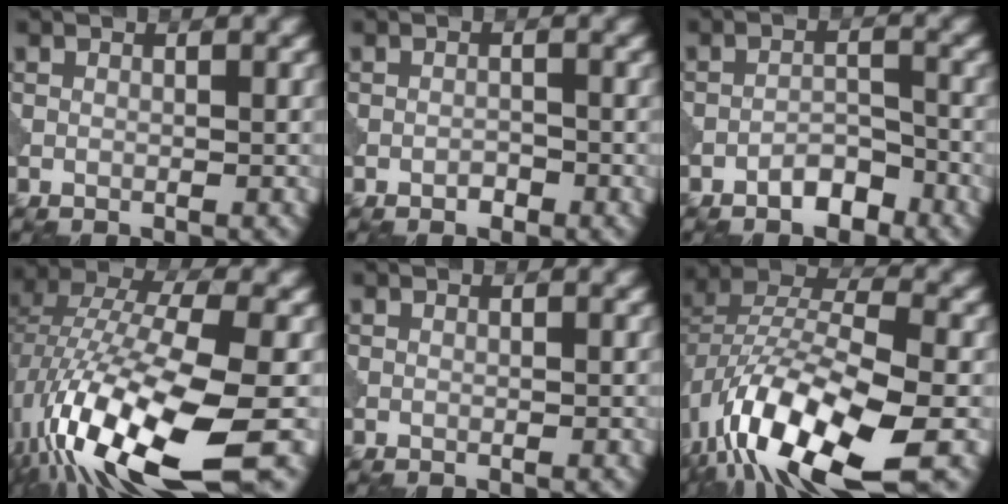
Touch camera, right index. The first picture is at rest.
{"total": 0.9, "force": [-0.6, 0.5, 0.5], "torque": [-0.006, 0.000, -0.012]}
{"total": 2.7, "force": [-2.0, 1.1, 1.4], "torque": [-0.015, 0.010, -0.037]}
{"total": 16.5, "force": [-6.3, 5.0, 14.4], "torque": [-0.302, -0.012, -0.110]}
{"total": 0.0}
{"total": 14.2, "force": [-6.7, 5.3, 11.3], "torque": [-0.217, -0.011, -0.124]}